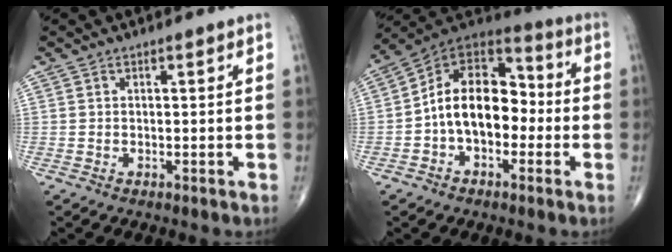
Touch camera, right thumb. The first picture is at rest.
{"total": 15.5, "force": [-2.1, 10.1, 11.5], "torque": [-0.156, 0.050, -0.048]}